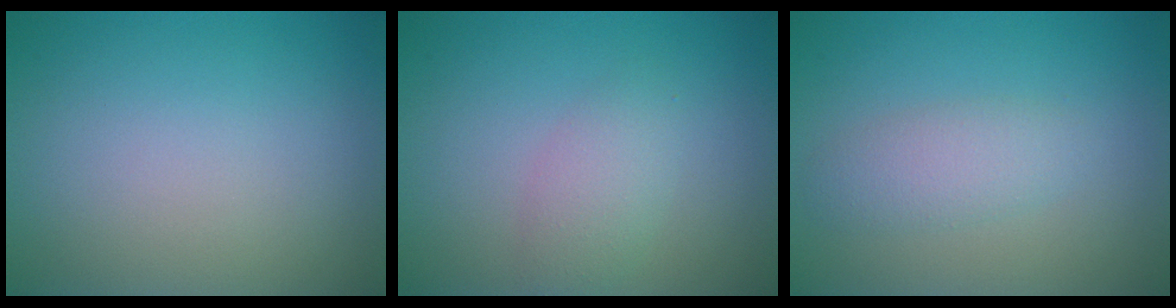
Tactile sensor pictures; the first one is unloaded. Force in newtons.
{"total": 2.3, "press": 2.3, "slide": 0.1}
{"total": 2.3, "press": 2.3, "slide": 0.0}